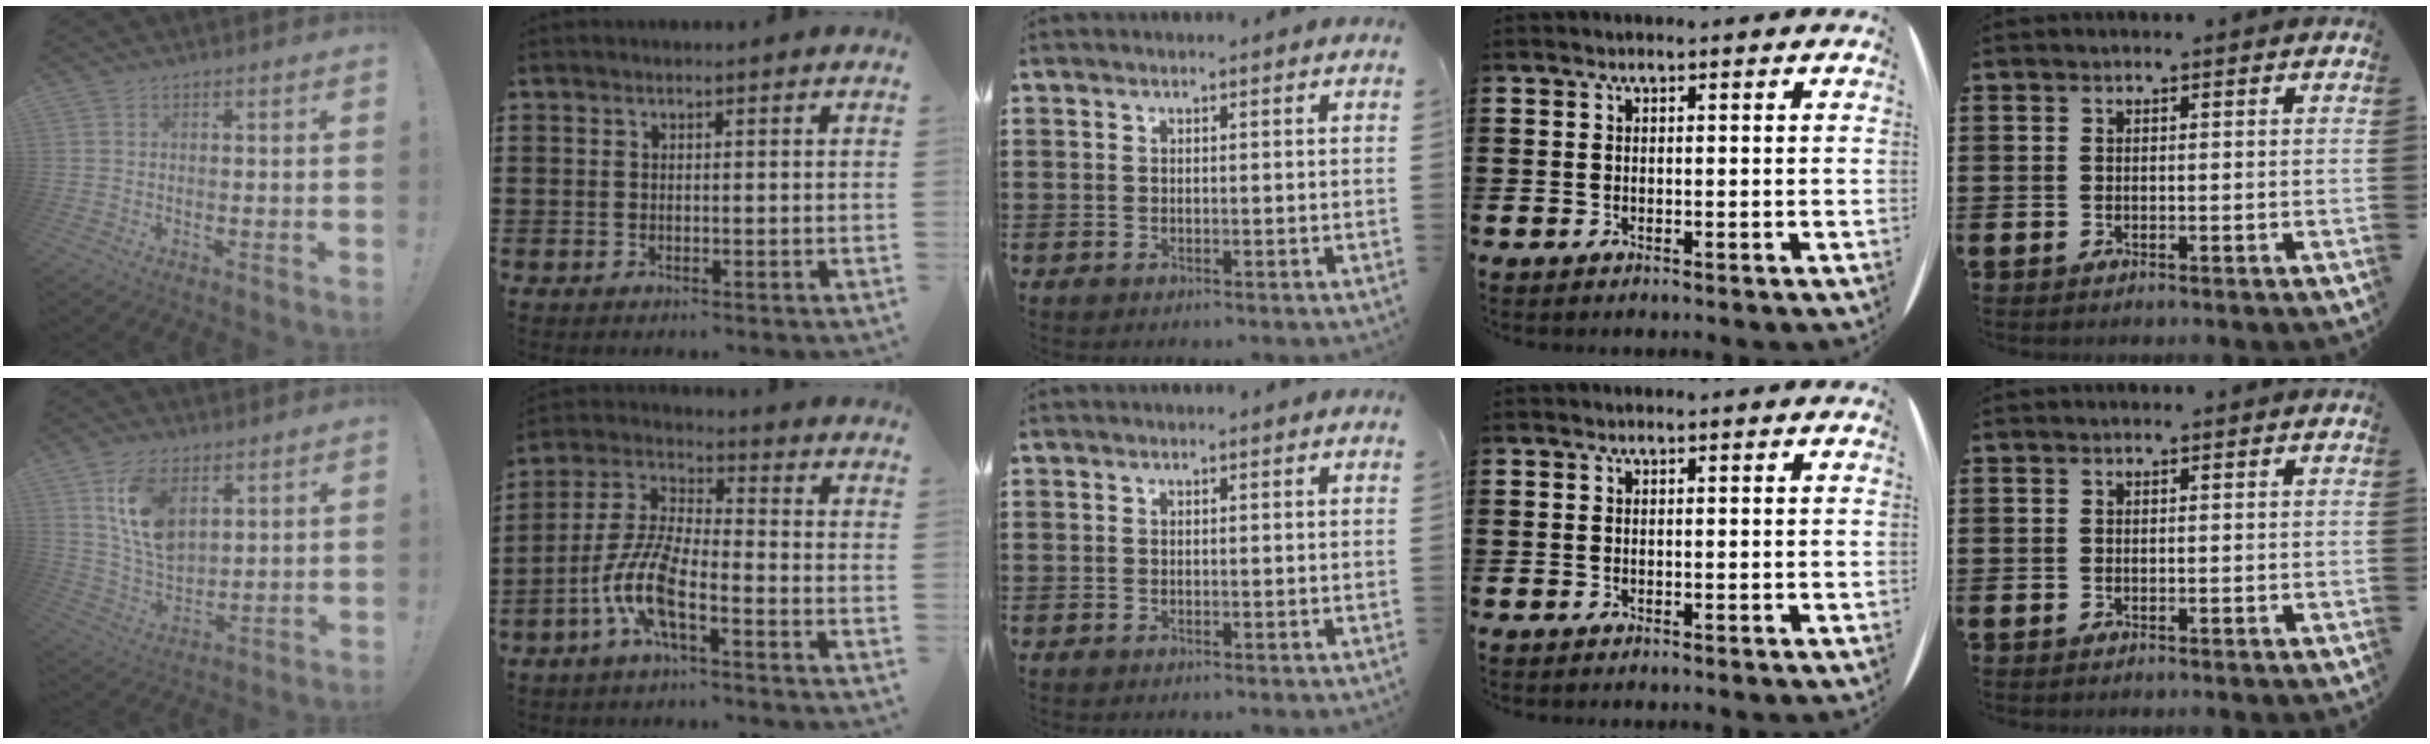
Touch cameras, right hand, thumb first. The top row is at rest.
{"thumb": {"total": 12.7, "force": [6.2, 8.0, 7.7], "torque": [-0.141, -0.022, 0.119]}, "index": {"total": 9.2, "force": [-4.5, 2.3, 7.7], "torque": [-0.192, -0.013, -0.092]}}